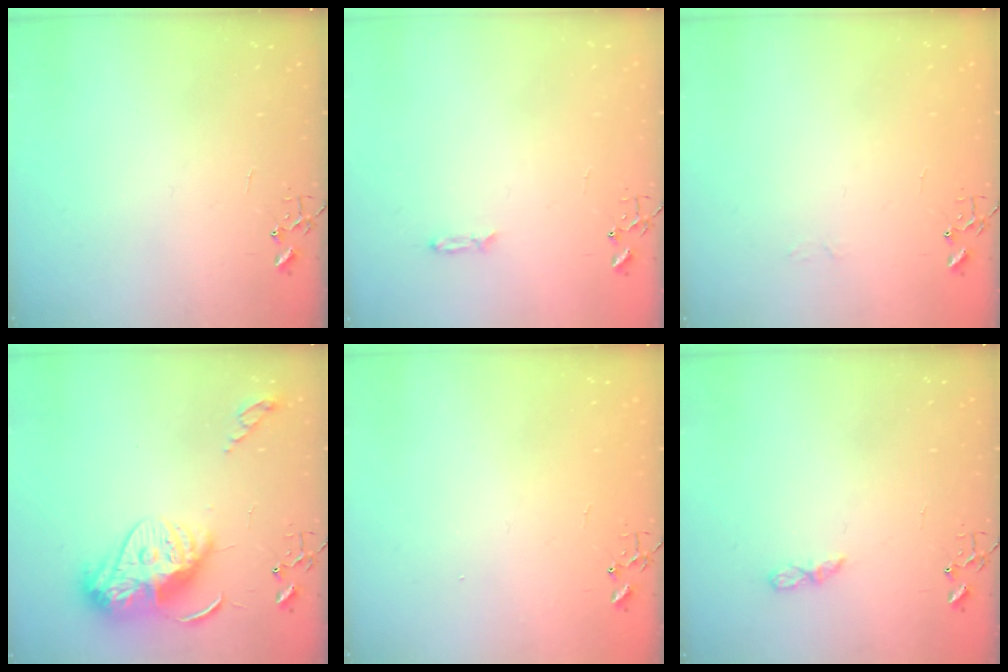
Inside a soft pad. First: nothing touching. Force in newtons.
{"total": 3.7, "press": 3.6, "slide": 0.4}
{"total": 3.0, "press": 3.0, "slide": 0.3}
{"total": 16.0, "press": 16.0, "slide": 0.9}
{"total": 1.1, "press": 1.1, "slide": 0.1}
{"total": 5.3, "press": 5.3, "slide": 0.7}